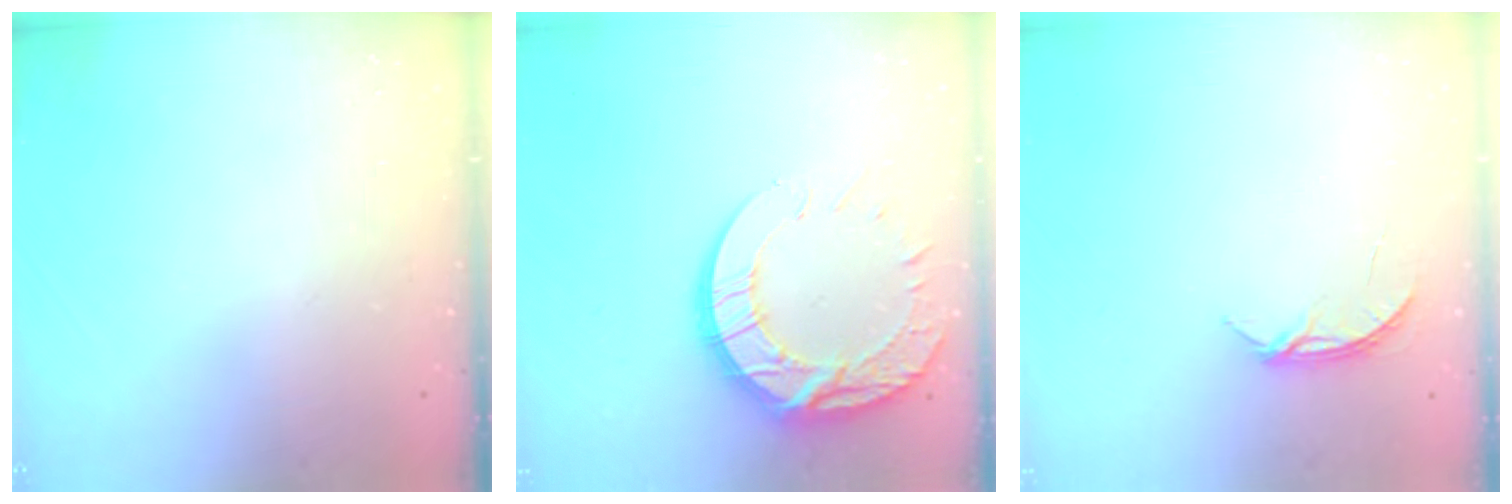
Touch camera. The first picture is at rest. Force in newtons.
{"total": 15.2, "press": 15.2, "slide": 1.2}
{"total": 4.0, "press": 4.0, "slide": 0.4}